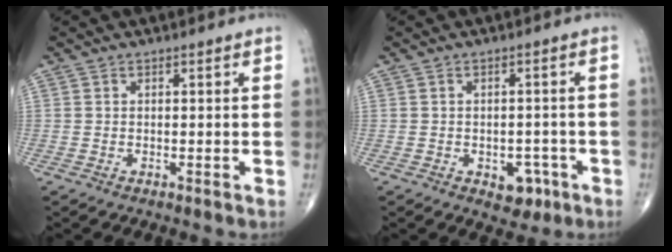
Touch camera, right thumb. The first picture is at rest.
{"total": 4.8, "force": [-2.1, 3.2, 2.8], "torque": [-0.011, 0.013, -0.022]}